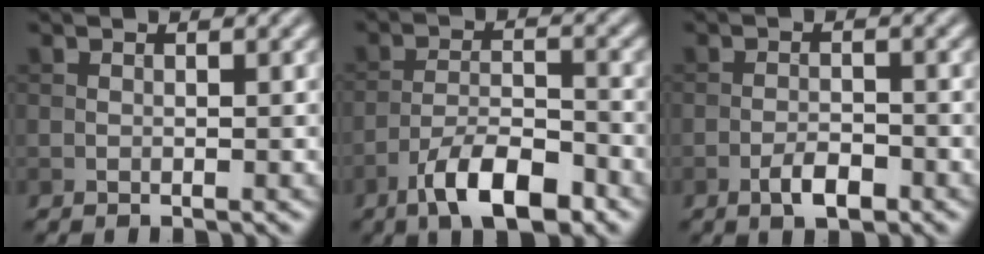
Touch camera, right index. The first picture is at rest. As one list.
[{"total": 7.0, "force": [-4.7, 2.2, 4.8], "torque": [-0.080, 0.004, -0.082]}, {"total": 2.6, "force": [-1.5, 1.0, 1.9], "torque": [-0.033, 0.002, -0.030]}]